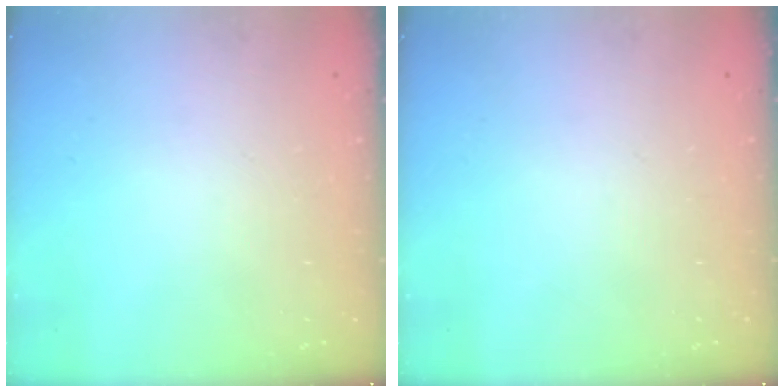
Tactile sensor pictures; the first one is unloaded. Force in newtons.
{"total": 0.0}